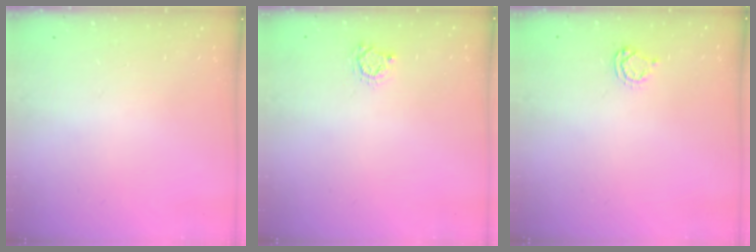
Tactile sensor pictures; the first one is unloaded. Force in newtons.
{"total": 3.3, "press": 3.2, "slide": 0.4}
{"total": 4.2, "press": 4.2, "slide": 0.6}